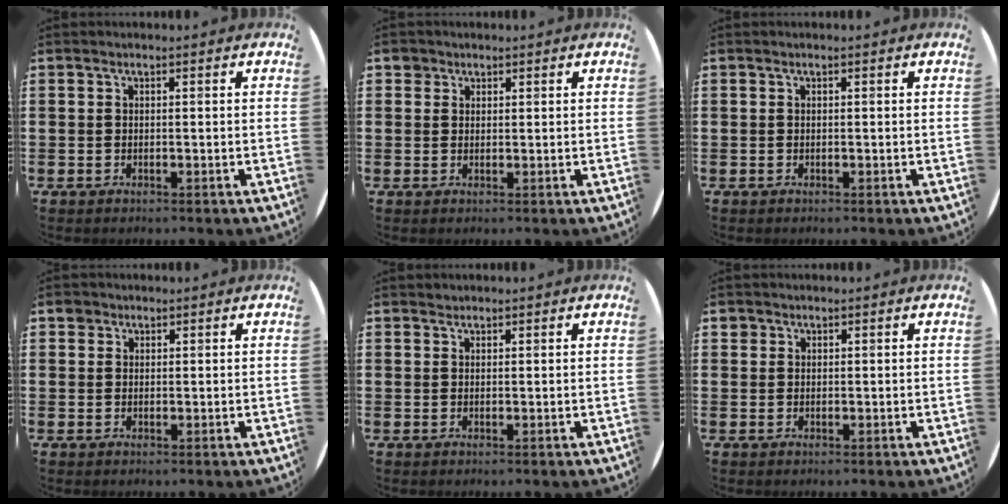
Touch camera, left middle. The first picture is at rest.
{"total": 1.7, "force": [1.3, 1.1, 0.2], "torque": [0.004, 0.003, 0.024]}
{"total": 0.0}
{"total": 1.4, "force": [1.1, 0.9, 0.1], "torque": [0.006, 0.002, 0.020]}
{"total": 0.6, "force": [0.6, 0.2, -0.2], "torque": [0.005, 0.004, 0.011]}
{"total": 1.0, "force": [0.8, 0.6, -0.1], "torque": [0.009, 0.001, 0.014]}